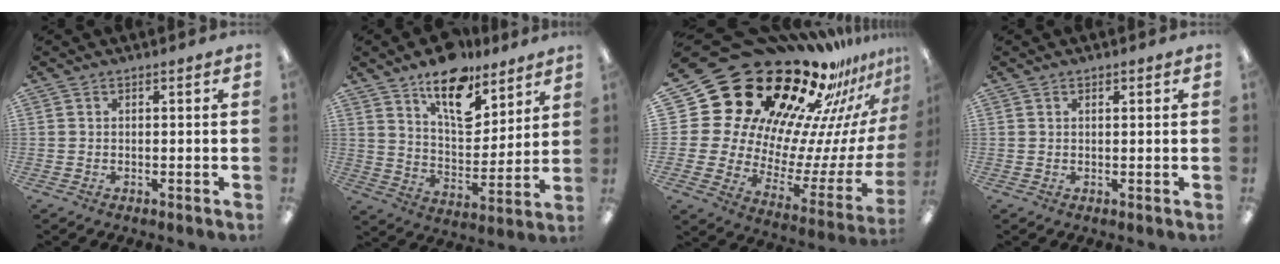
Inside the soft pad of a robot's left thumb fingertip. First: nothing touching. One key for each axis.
{"total": 15.0, "fx": 11.2, "fy": 7.0, "fz": 7.1, "tx": -0.102, "ty": -0.072, "tz": 0.199}
{"total": 28.8, "fx": 19.5, "fy": 15.8, "fz": 14.2, "tx": -0.210, "ty": -0.204, "tz": 0.388}
{"total": 0.7, "fx": 0.5, "fy": 0.4, "fz": 0.2, "tx": 0.005, "ty": -0.002, "tz": 0.008}